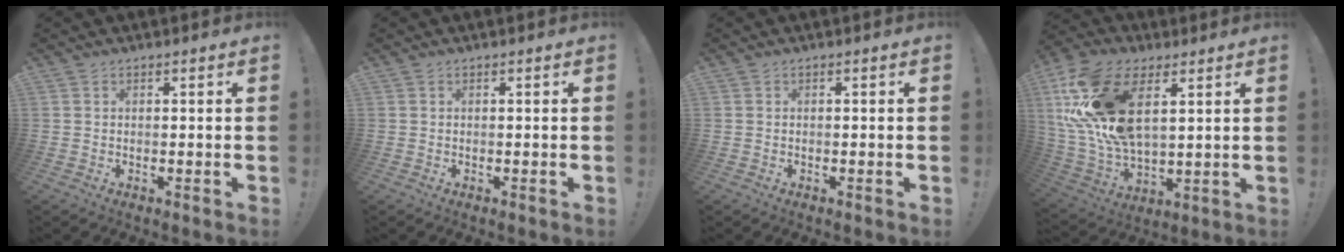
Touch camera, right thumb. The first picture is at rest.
{"total": 0.0}
{"total": 0.0}
{"total": 22.3, "force": [9.2, 12.8, 15.8], "torque": [-0.321, -0.037, 0.174]}